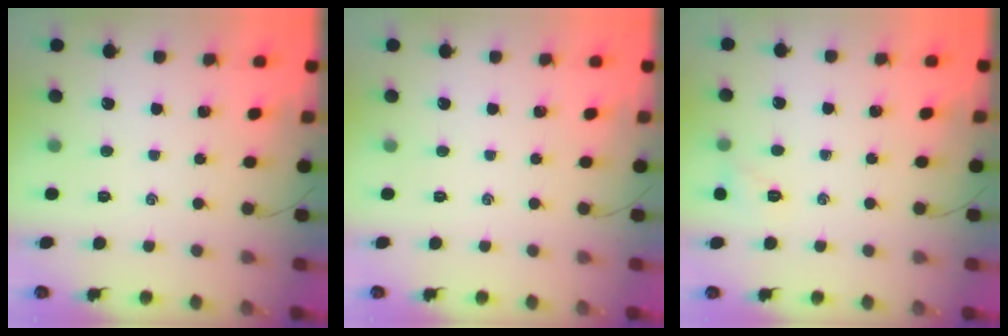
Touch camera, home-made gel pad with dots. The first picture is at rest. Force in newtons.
{"total": 0.0}
{"total": 5.2, "press": 5.0, "slide": 1.4}